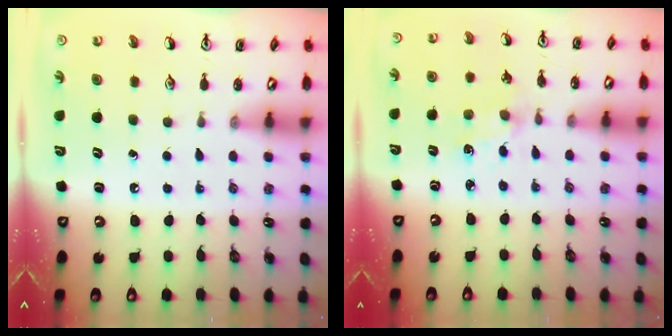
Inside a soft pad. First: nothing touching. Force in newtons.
{"total": 1.7, "press": 1.7, "slide": 0.1}